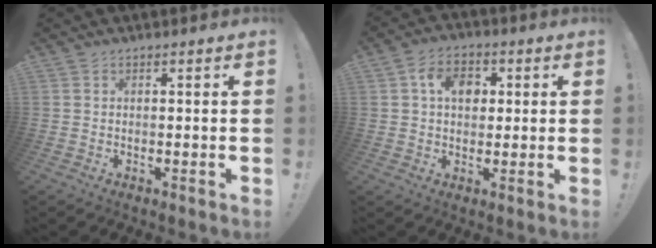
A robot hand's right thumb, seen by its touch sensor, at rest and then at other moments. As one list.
[{"total": 8.9, "force": [2.3, 6.4, 5.7], "torque": [-0.086, 0.008, 0.042]}]